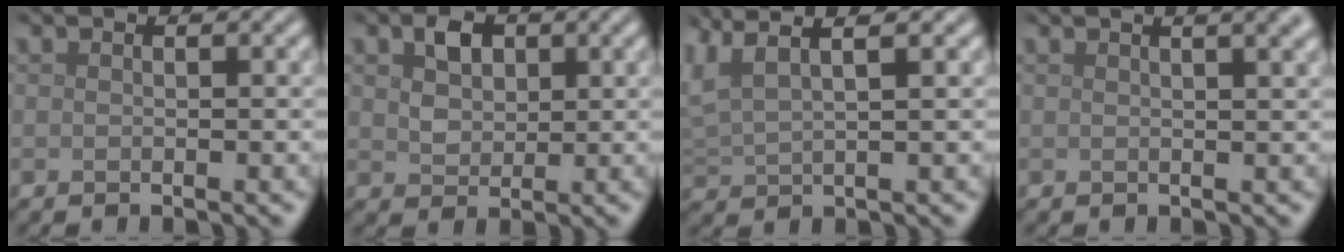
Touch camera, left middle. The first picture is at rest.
{"total": 2.7, "force": [1.1, 2.0, 1.6], "torque": [-0.031, 0.003, 0.017]}
{"total": 4.6, "force": [3.1, 1.2, 3.2], "torque": [-0.078, 0.023, 0.058]}
{"total": 6.5, "force": [3.4, 3.1, 4.5], "torque": [-0.014, 0.049, 0.007]}